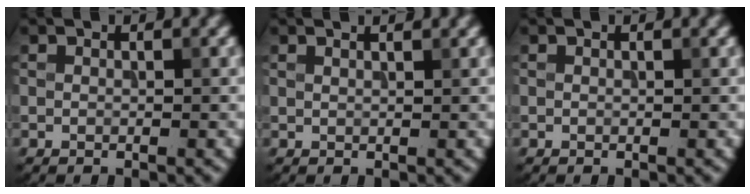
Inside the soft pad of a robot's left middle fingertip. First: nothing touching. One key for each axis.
{"total": 1.8, "fx": 1.4, "fy": 0.6, "fz": 0.9, "tx": -0.005, "ty": 0.002, "tz": 0.004}
{"total": 0.0}